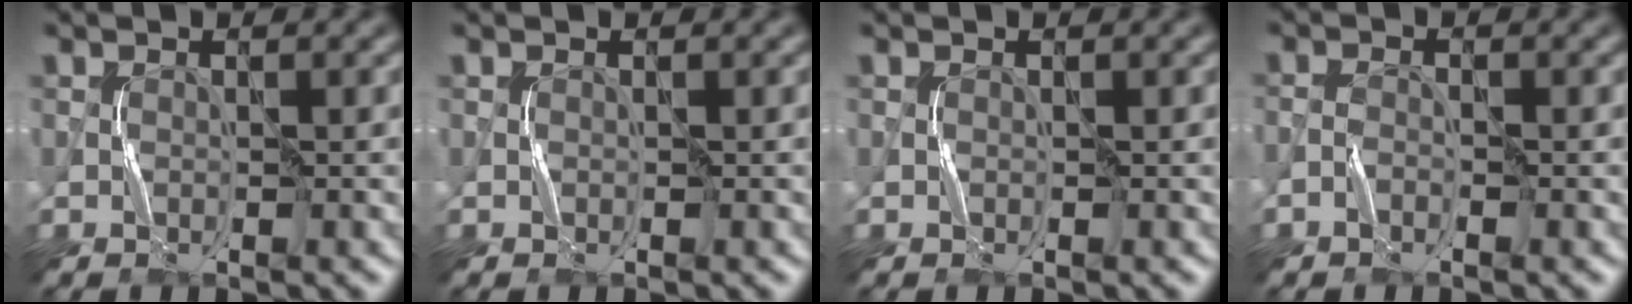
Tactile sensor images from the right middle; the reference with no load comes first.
{"total": 0.0}
{"total": 0.0}
{"total": 1.0, "force": [-0.7, 0.4, 0.6], "torque": [-0.014, 0.004, -0.016]}